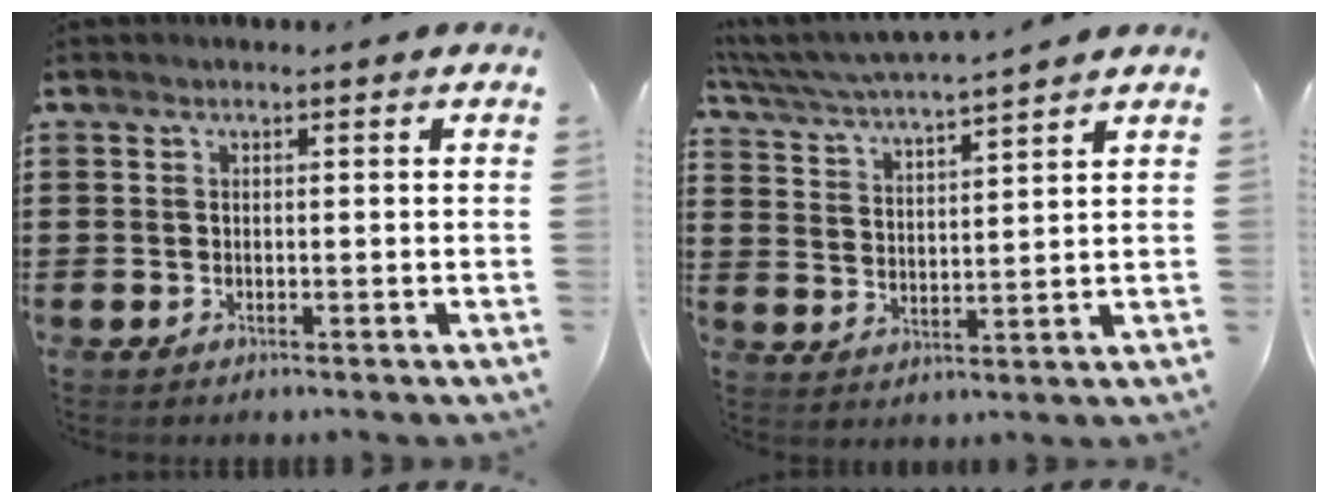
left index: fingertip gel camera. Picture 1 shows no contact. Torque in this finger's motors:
{"motor_torque": [2.14, 0.00, 1.02, 0.14]}